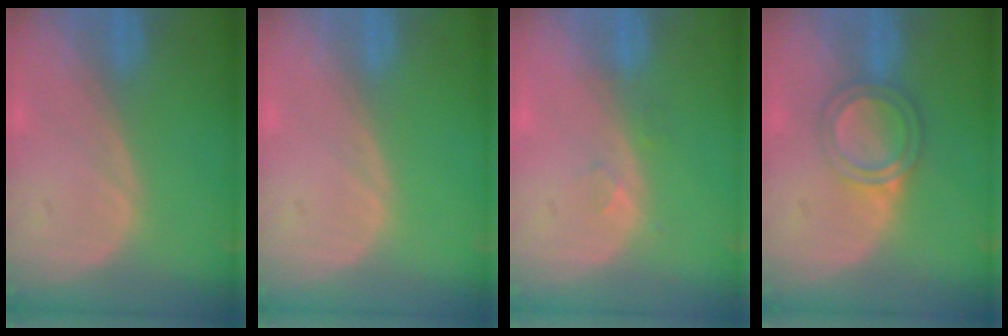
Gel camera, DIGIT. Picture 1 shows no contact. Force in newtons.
{"total": 0.0}
{"total": 1.4, "press": 1.3, "slide": 0.6}
{"total": 5.1, "press": 4.7, "slide": 2.1}